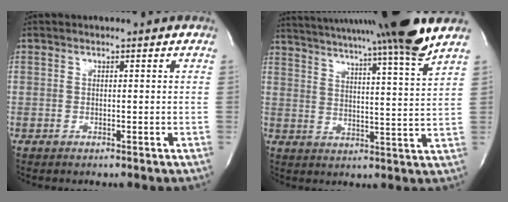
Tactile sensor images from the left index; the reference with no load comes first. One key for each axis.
{"total": 21.2, "fx": 18.3, "fy": -2.0, "fz": 10.6, "tx": -0.182, "ty": -0.036, "tz": 0.258}